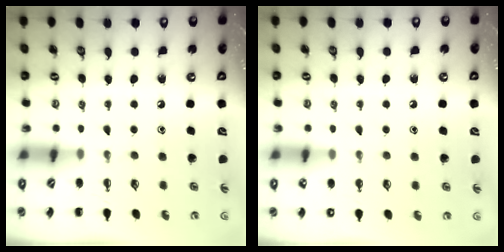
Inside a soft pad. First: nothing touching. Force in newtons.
{"total": 2.6, "press": 2.1, "slide": 1.6}